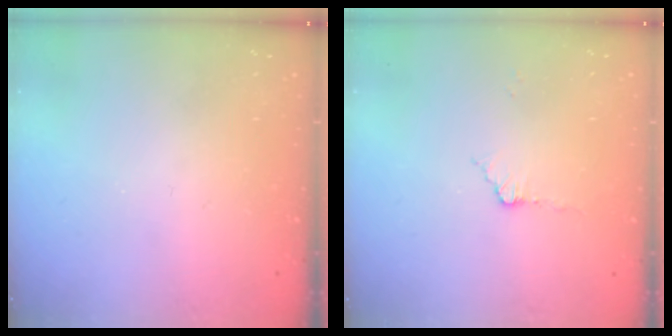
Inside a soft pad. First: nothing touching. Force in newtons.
{"total": 3.0, "press": 3.0, "slide": 0.4}